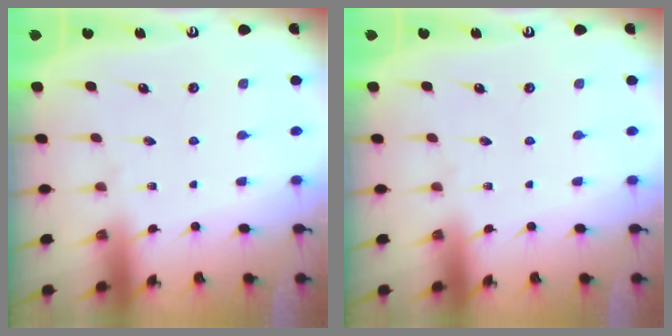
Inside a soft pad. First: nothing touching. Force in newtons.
{"total": 0.0}